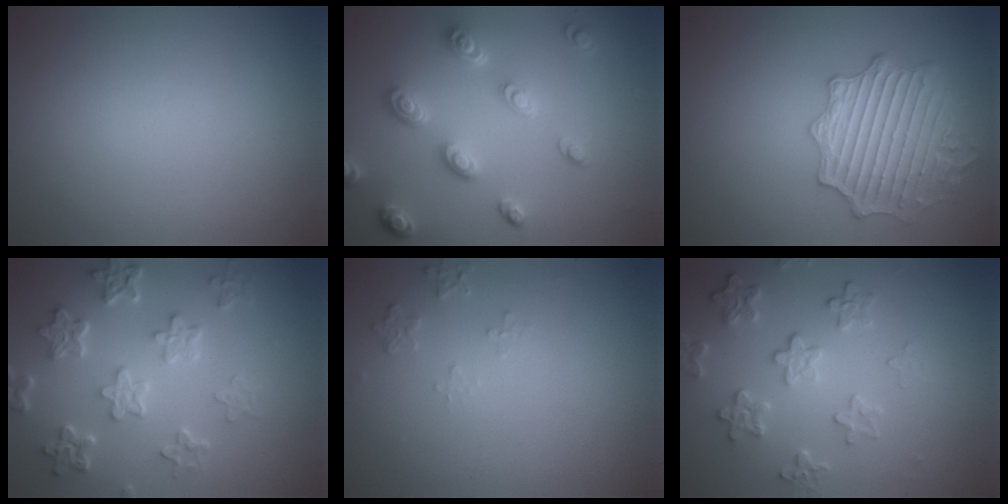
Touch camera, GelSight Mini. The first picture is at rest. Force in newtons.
{"total": 4.6, "press": 3.5, "slide": 3.0}
{"total": 5.0, "press": 4.8, "slide": 1.4}
{"total": 6.0, "press": 4.5, "slide": 4.0}
{"total": 1.3, "press": 1.3, "slide": 0.2}
{"total": 4.1, "press": 3.3, "slide": 2.5}